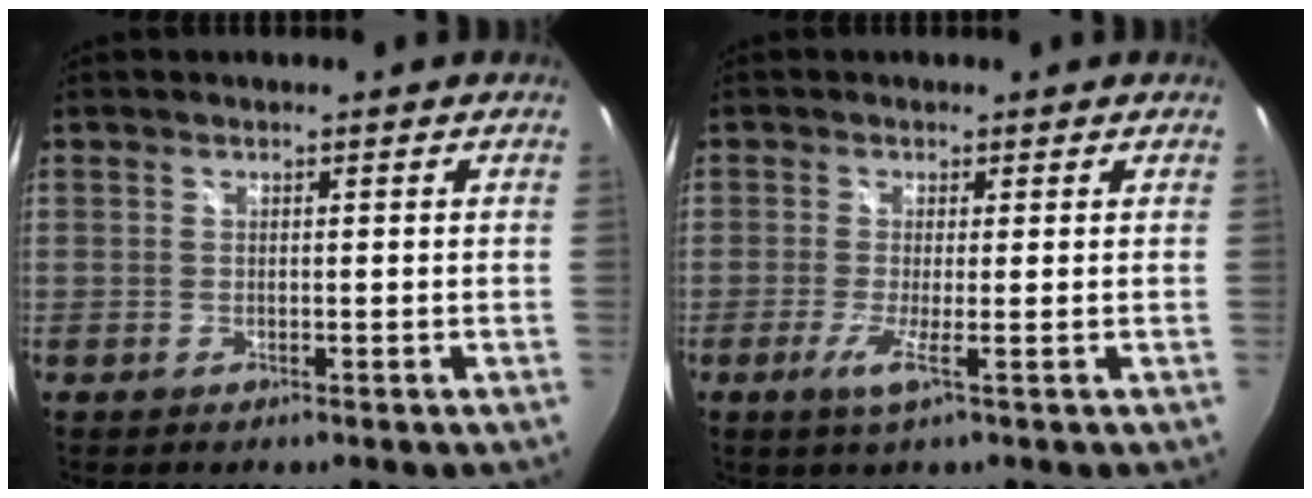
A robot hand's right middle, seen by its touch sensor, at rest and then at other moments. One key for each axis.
{"total": 2.8, "fx": -0.9, "fy": -0.7, "fz": 2.6, "tx": -0.060, "ty": -0.011, "tz": -0.025}